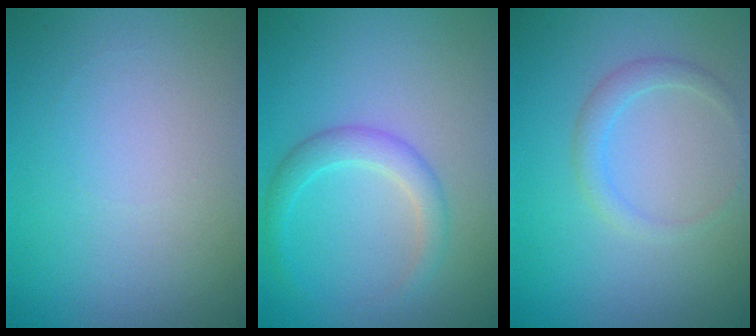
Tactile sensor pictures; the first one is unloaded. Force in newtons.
{"total": 2.5, "press": 2.5, "slide": 0.0}
{"total": 1.6, "press": 1.6, "slide": 0.1}